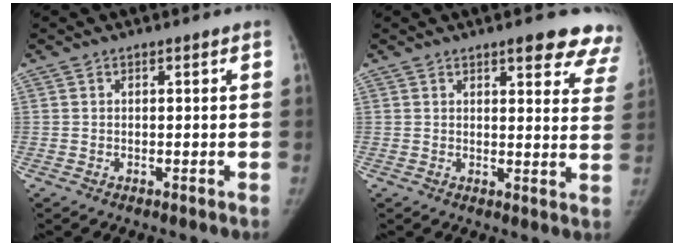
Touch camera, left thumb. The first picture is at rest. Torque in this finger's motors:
{"motor_torque": [0.50, -0.41, 0.78, -0.75, 0.12]}